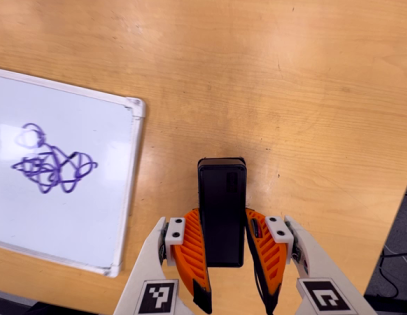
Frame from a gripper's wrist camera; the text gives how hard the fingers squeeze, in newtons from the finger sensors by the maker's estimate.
{"total": 5.0, "left": 3.8, "right": 6.3}